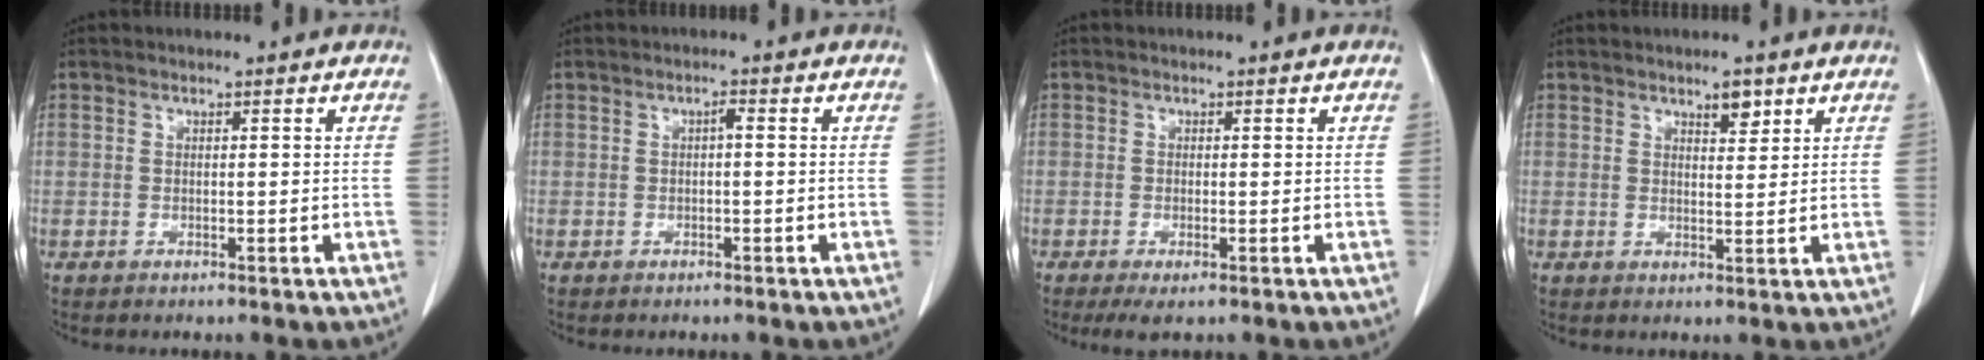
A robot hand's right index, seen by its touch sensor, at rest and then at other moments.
{"total": 1.0, "force": [0.0, 0.2, 1.0], "torque": [-0.015, 0.004, 0.000]}
{"total": 2.6, "force": [-1.3, 0.6, 2.1], "torque": [-0.037, -0.007, -0.019]}
{"total": 2.7, "force": [1.8, 0.9, 1.7], "torque": [-0.028, -0.003, 0.031]}